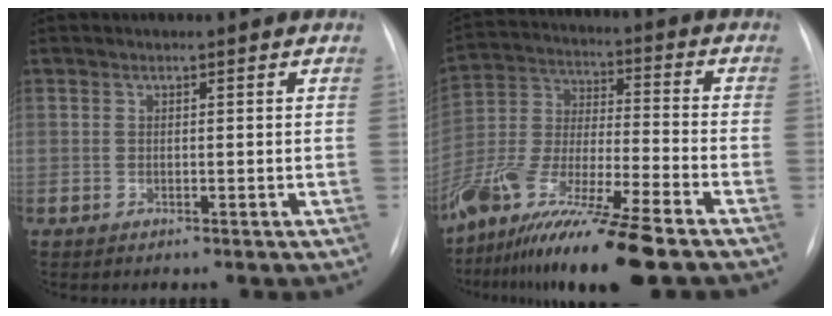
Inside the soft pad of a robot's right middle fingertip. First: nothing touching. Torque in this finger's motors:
{"motor_torque": [1.15, -0.99, 0.44, 0.21]}